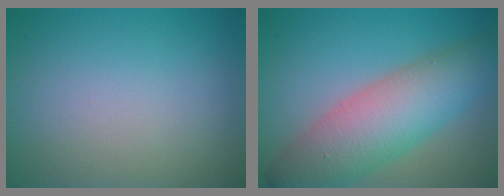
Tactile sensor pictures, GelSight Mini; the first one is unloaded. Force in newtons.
{"total": 8.2, "press": 8.2, "slide": 0.2}